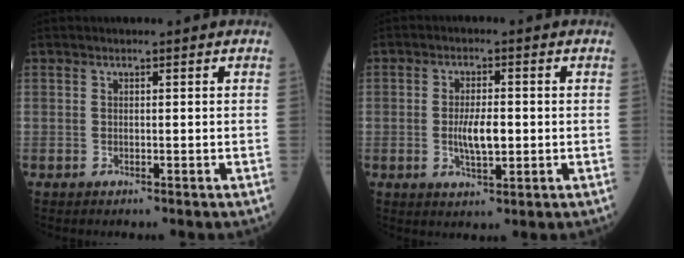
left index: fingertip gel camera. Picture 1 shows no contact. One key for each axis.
{"total": 5.1, "fx": -0.9, "fy": 1.7, "fz": 4.7, "tx": -0.094, "ty": -0.008, "tz": -0.014}